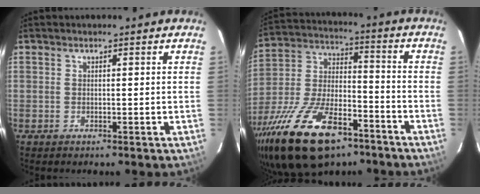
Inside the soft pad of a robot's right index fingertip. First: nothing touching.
{"total": 24.8, "force": [-15.4, 11.3, 15.9], "torque": [-0.323, -0.018, -0.258]}